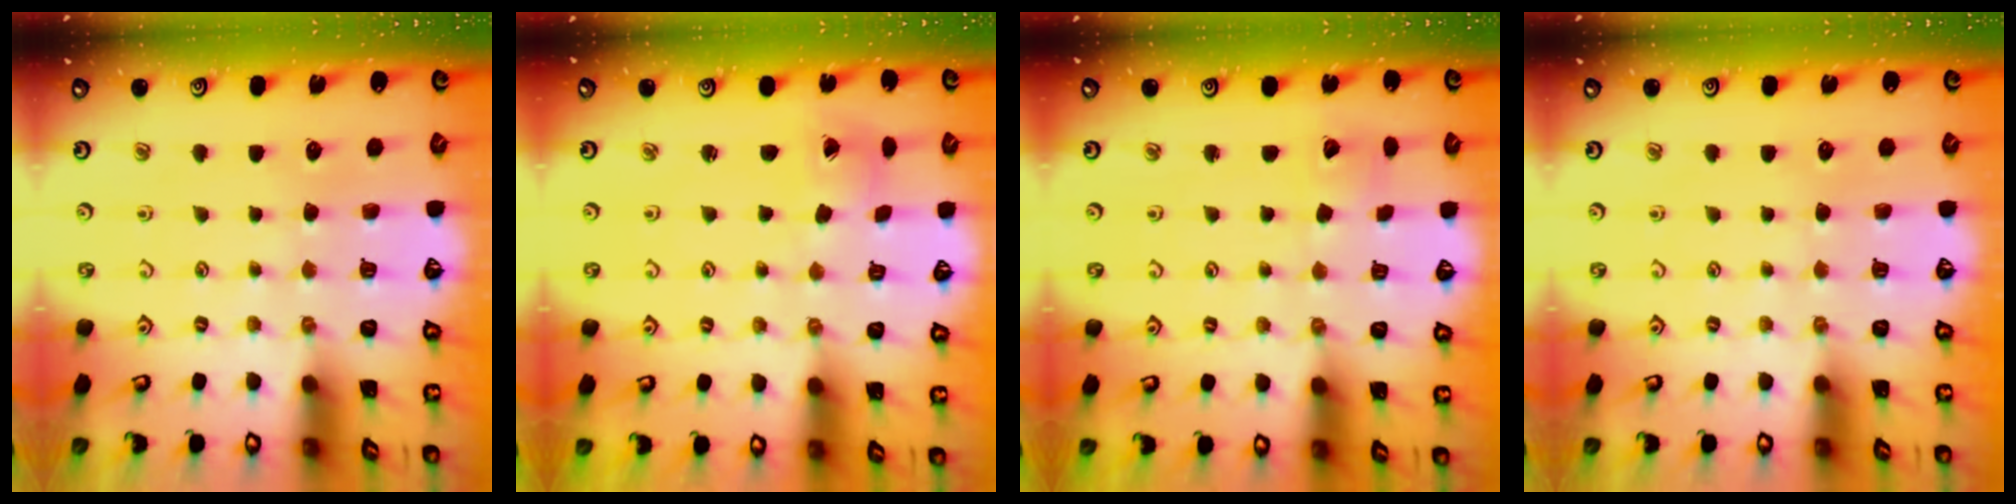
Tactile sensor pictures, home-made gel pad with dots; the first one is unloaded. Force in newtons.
{"total": 0.6, "press": 0.6, "slide": 0.2}
{"total": 4.3, "press": 4.2, "slide": 0.3}
{"total": 0.0}